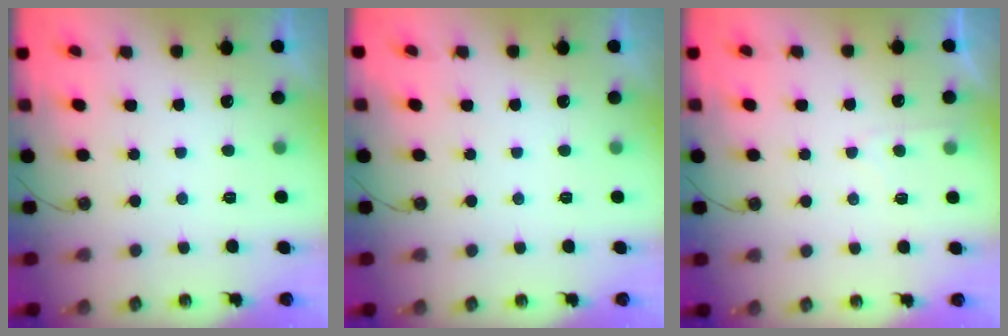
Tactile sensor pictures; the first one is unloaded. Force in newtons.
{"total": 0.0}
{"total": 3.8, "press": 3.8, "slide": 0.4}